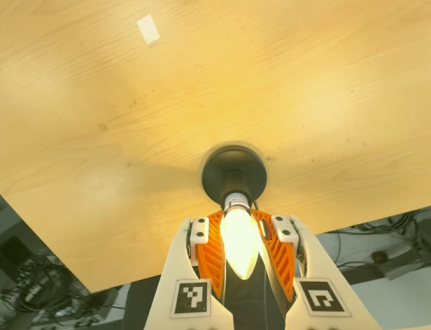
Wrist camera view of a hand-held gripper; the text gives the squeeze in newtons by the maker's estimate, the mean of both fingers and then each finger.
{"total": 24.5, "left": 30.3, "right": 18.7}